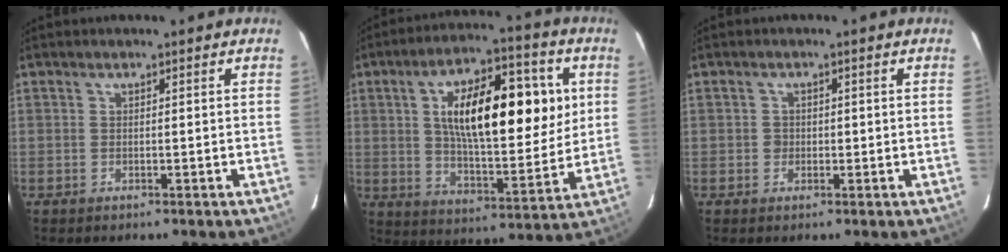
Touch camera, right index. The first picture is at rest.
{"total": 19.4, "force": [4.3, 6.8, 17.7], "torque": [-0.283, 0.024, 0.070]}
{"total": 1.4, "force": [-0.1, 1.3, 0.5], "torque": [-0.007, 0.003, -0.001]}